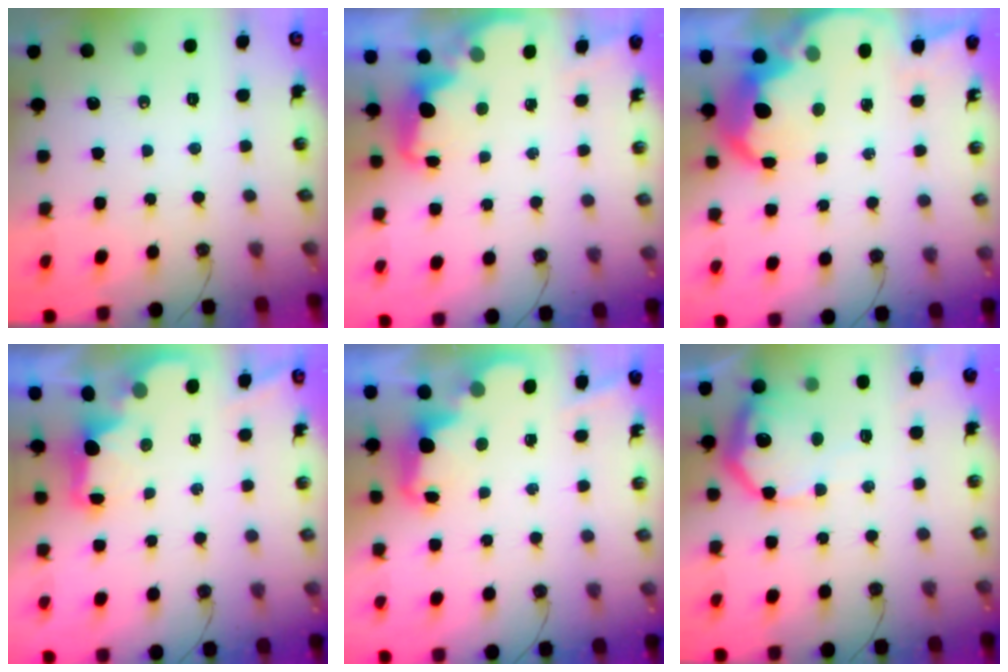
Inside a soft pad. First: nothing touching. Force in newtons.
{"total": 2.2, "press": 2.1, "slide": 0.6}
{"total": 10.5, "press": 10.5, "slide": 0.5}
{"total": 2.1, "press": 1.9, "slide": 0.8}
{"total": 2.5, "press": 2.5, "slide": 0.6}
{"total": 15.3, "press": 15.3, "slide": 1.1}